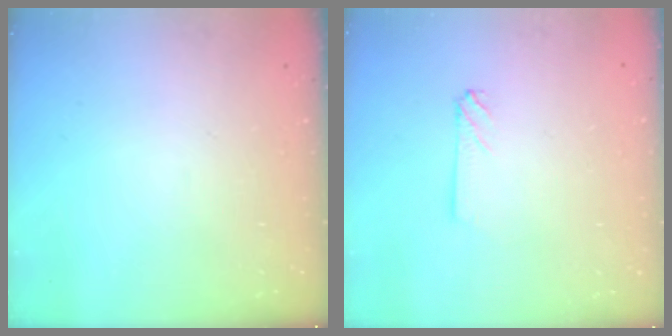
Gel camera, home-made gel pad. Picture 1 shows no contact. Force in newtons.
{"total": 2.2, "press": 2.2, "slide": 0.3}